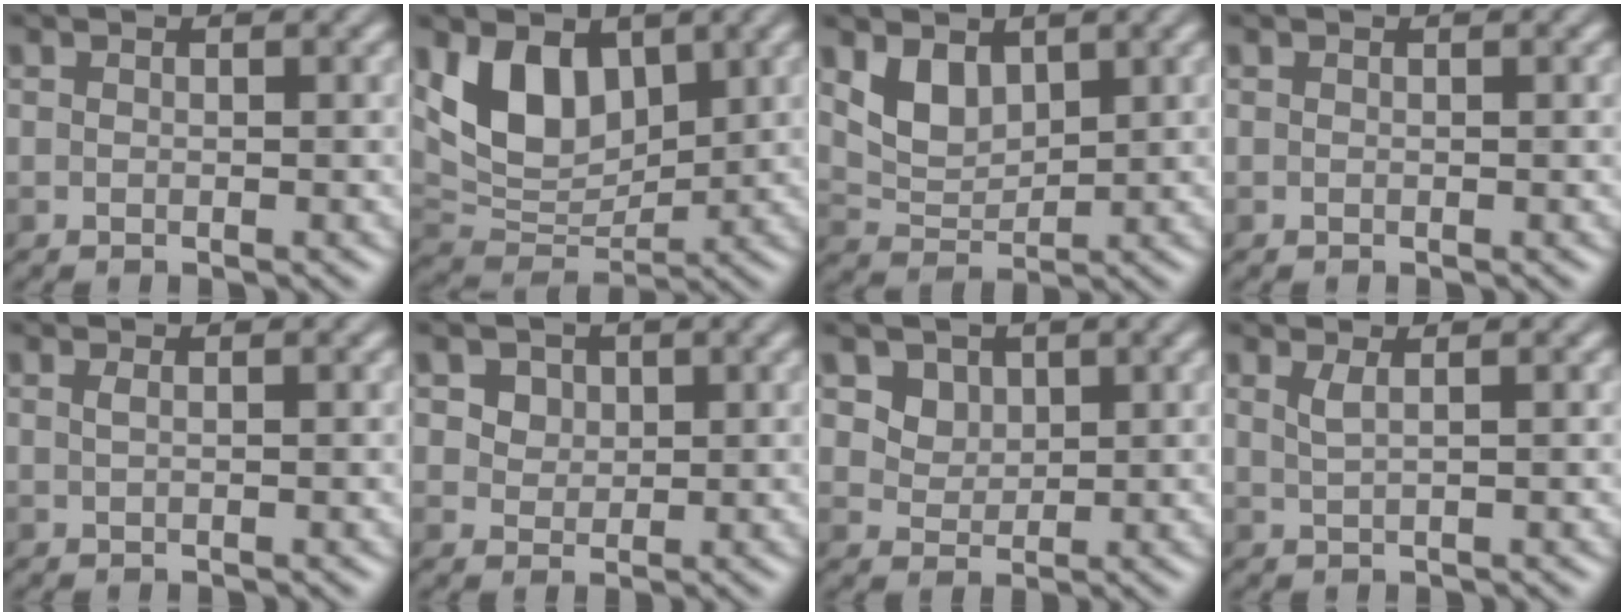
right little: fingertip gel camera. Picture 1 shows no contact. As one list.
[{"total": 6.3, "force": [2.6, 4.1, 4.1], "torque": [-0.077, -0.014, 0.049]}, {"total": 3.3, "force": [1.7, 2.0, 2.0], "torque": [-0.041, -0.009, 0.040]}, {"total": 0.0}, {"total": 0.7, "force": [0.2, 0.3, 0.6], "torque": [-0.009, 0.004, 0.003]}, {"total": 2.9, "force": [1.5, 2.1, 1.3], "torque": [-0.035, 0.002, 0.031]}, {"total": 2.4, "force": [1.2, 1.9, 1.0], "torque": [-0.022, -0.013, 0.042]}, {"total": 1.4, "force": [0.6, 0.5, 1.2], "torque": [-0.018, 0.001, 0.010]}]